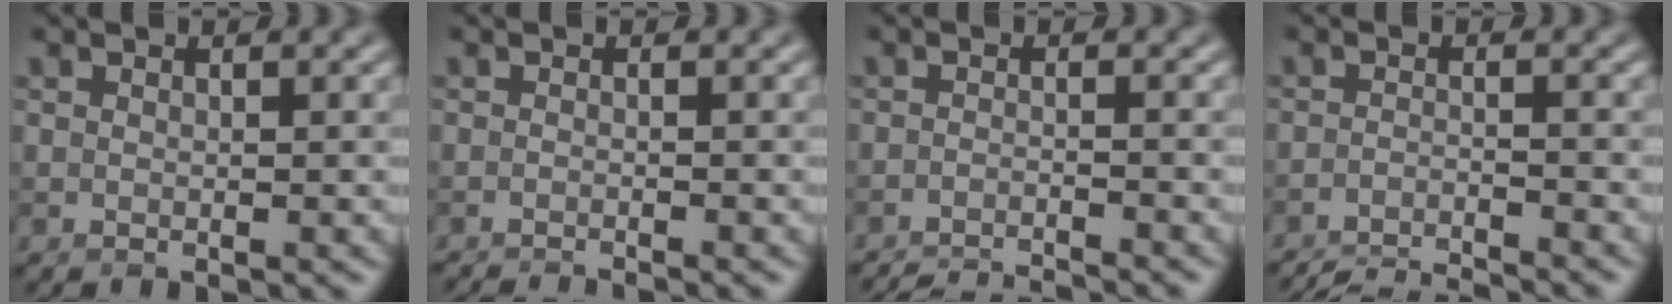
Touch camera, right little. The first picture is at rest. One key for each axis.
{"total": 1.8, "fx": -1.7, "fy": 0.1, "fz": 0.7, "tx": -0.006, "ty": -0.003, "tz": -0.032}
{"total": 5.9, "fx": -5.6, "fy": 0.7, "fz": 1.4, "tx": -0.021, "ty": -0.011, "tz": -0.083}
{"total": 6.8, "fx": -6.5, "fy": 0.8, "fz": 2.0, "tx": -0.034, "ty": -0.015, "tz": -0.101}